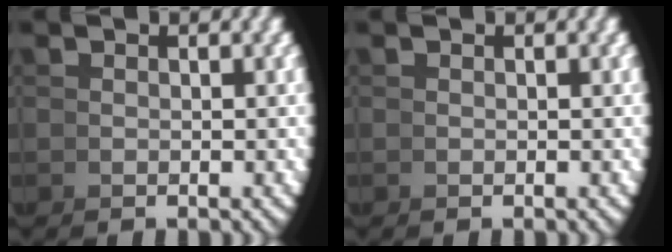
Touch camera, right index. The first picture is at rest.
{"total": 0.0}